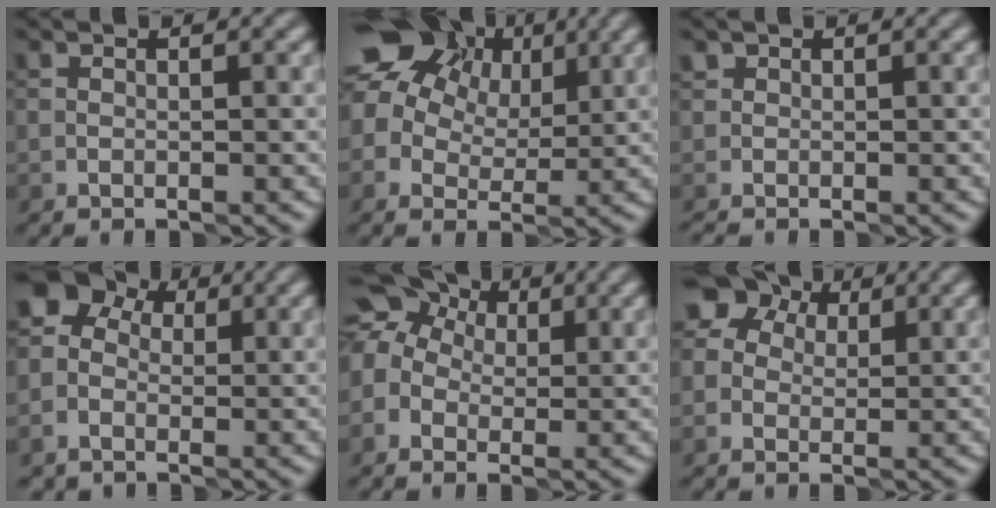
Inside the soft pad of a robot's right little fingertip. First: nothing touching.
{"total": 12.9, "force": [5.5, 9.0, 7.4], "torque": [-0.135, 0.049, 0.082]}
{"total": 0.7, "force": [-0.5, 0.4, -0.3], "torque": [0.009, 0.003, -0.011]}
{"total": 5.6, "force": [0.2, 5.3, 2.0], "torque": [-0.029, 0.021, -0.022]}
{"total": 8.6, "force": [1.9, 7.0, 4.7], "torque": [-0.092, 0.039, -0.004]}
{"total": 5.1, "force": [2.1, 4.1, 2.2], "torque": [-0.033, 0.026, 0.010]}